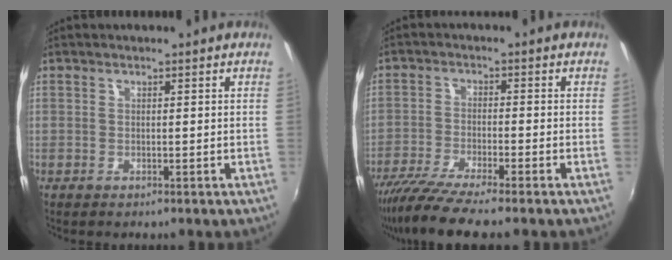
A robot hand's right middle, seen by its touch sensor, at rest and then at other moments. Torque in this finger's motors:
{"motor_torque": [1.12, -1.02, 0.23, 0.14]}